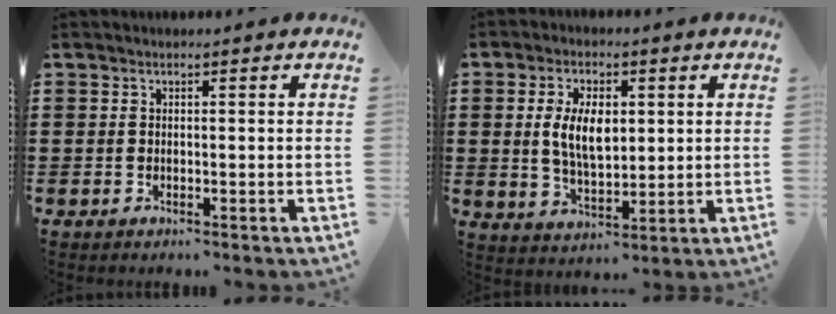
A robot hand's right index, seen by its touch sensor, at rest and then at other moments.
{"total": 7.2, "force": [0.9, 3.8, 6.1], "torque": [-0.121, 0.008, 0.012]}